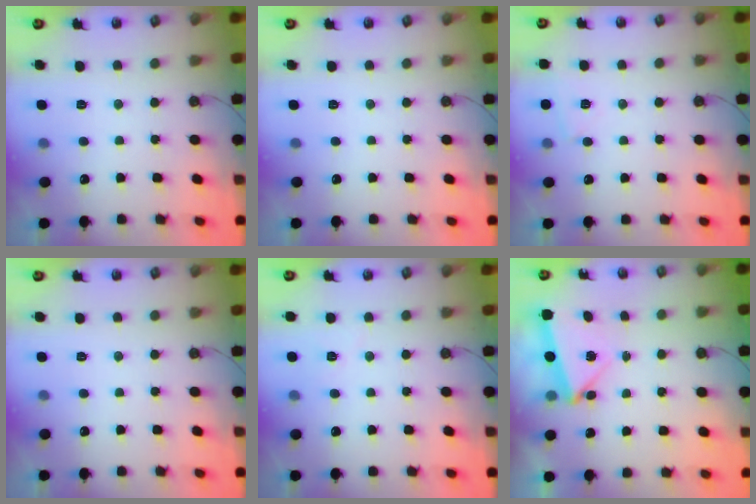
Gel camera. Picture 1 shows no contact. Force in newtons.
{"total": 0.0}
{"total": 3.6, "press": 2.9, "slide": 2.1}
{"total": 1.7, "press": 0.9, "slide": 1.5}
{"total": 2.6, "press": 2.3, "slide": 1.2}
{"total": 5.6, "press": 5.5, "slide": 0.8}